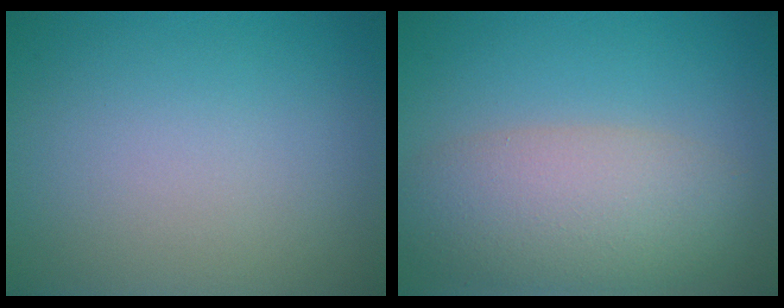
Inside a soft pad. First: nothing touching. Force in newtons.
{"total": 6.6, "press": 6.6, "slide": 0.4}